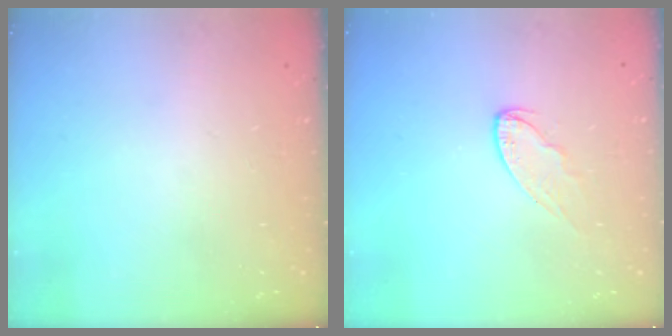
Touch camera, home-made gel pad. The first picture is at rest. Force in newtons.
{"total": 6.6, "press": 6.6, "slide": 0.4}